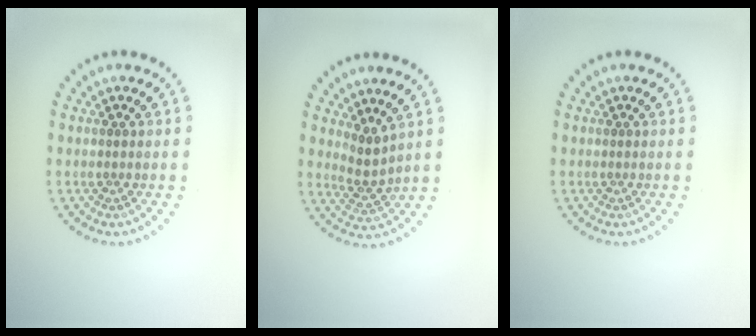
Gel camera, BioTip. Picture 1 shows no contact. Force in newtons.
{"total": 2.3, "press": 1.6, "slide": 1.6}
{"total": 0.0}